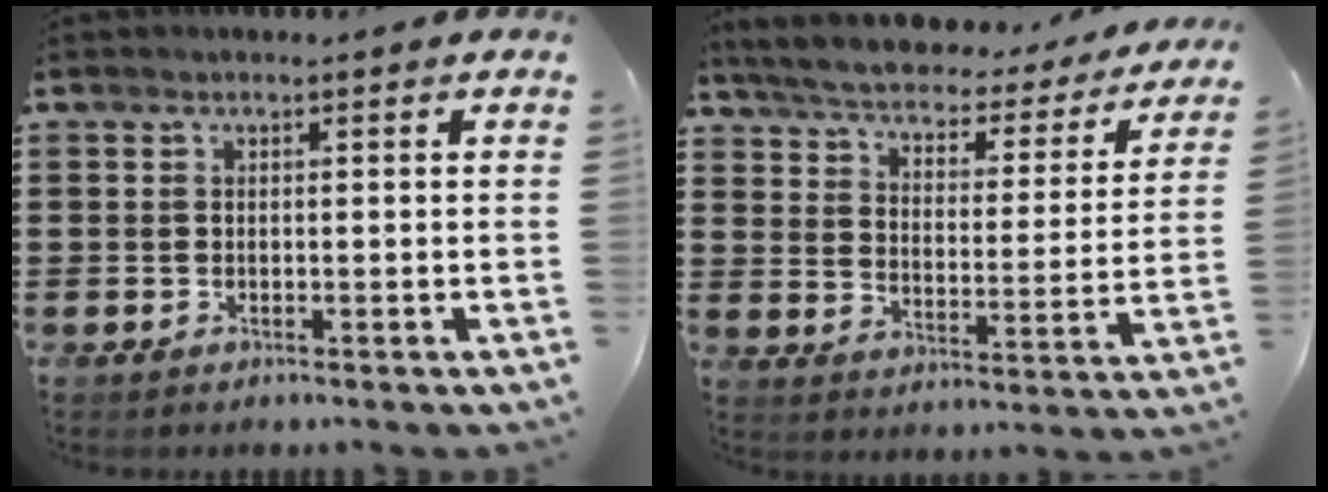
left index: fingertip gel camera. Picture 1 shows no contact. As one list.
[{"total": 3.4, "force": [3.1, 0.5, 1.3], "torque": [-0.045, -0.030, 0.044]}]